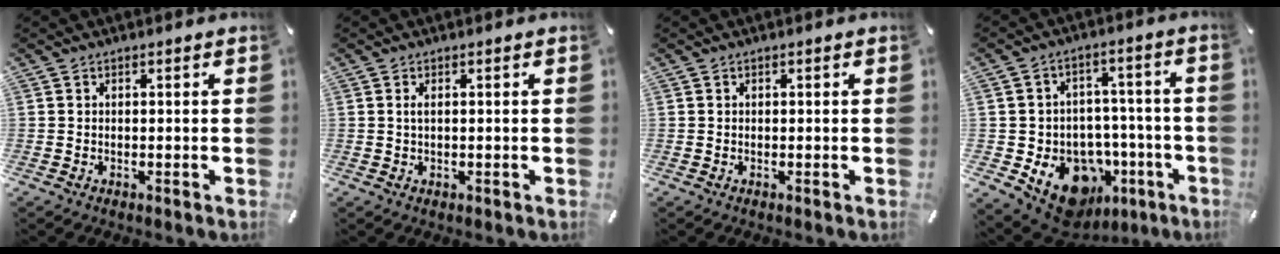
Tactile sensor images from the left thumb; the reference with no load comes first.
{"total": 1.4, "force": [0.2, 0.6, 1.3], "torque": [-0.026, 0.002, 0.003]}
{"total": 0.0}
{"total": 15.5, "force": [-8.0, 10.8, 7.7], "torque": [-0.099, 0.041, -0.122]}